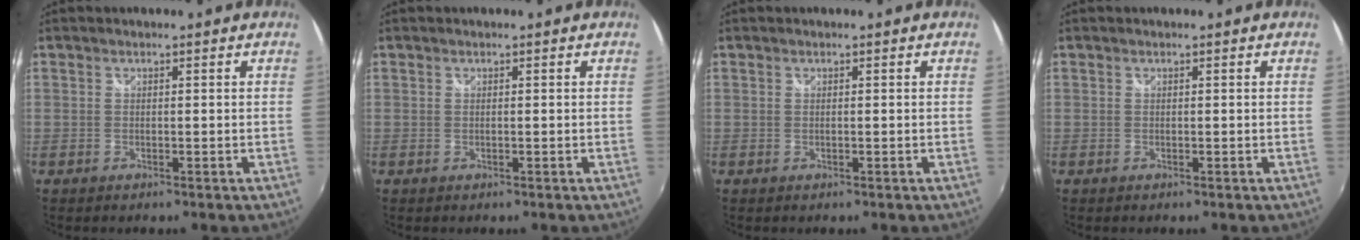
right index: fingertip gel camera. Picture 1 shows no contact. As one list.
[{"total": 0.0}, {"total": 0.0}, {"total": 0.0}]